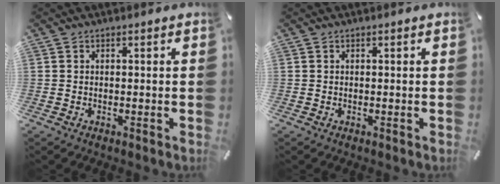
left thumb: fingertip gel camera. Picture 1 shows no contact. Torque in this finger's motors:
{"motor_torque": [0.00, 0.00, -0.01, 0.02, 0.00]}